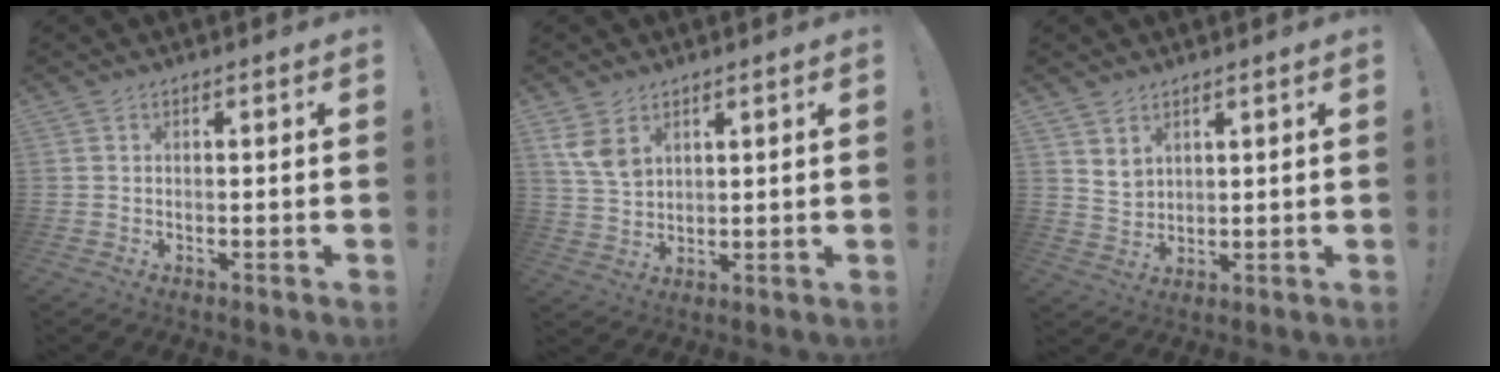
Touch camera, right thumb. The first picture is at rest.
{"total": 7.6, "force": [4.0, 4.8, 4.3], "torque": [-0.076, -0.016, 0.077]}
{"total": 4.5, "force": [3.1, 2.9, 1.4], "torque": [-0.024, -0.020, 0.059]}